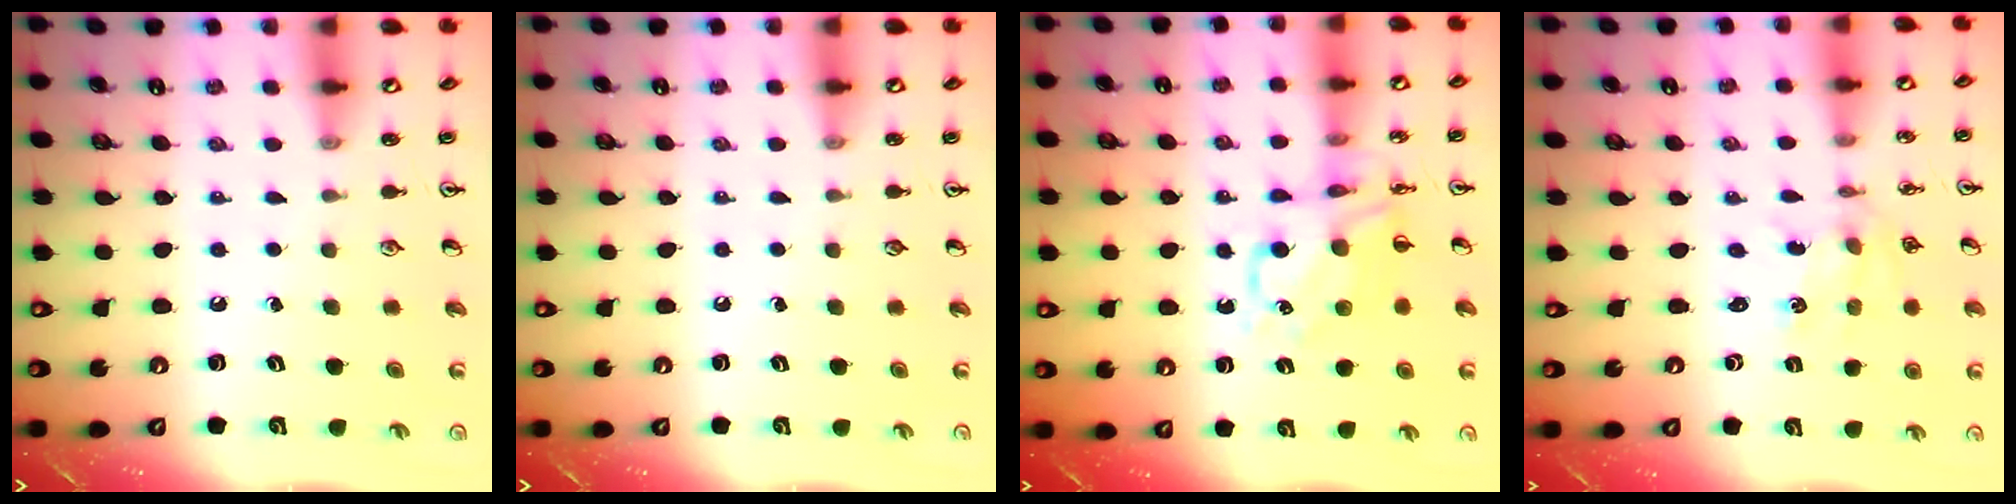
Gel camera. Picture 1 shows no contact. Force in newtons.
{"total": 0.0}
{"total": 10.3, "press": 10.2, "slide": 0.8}
{"total": 0.9, "press": 0.8, "slide": 0.2}